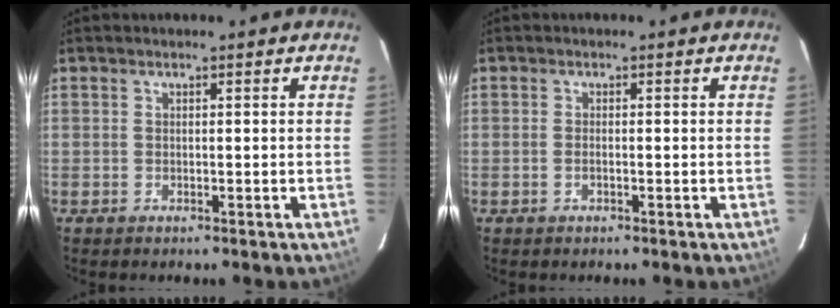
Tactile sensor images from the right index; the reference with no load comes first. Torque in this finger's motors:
{"motor_torque": [-0.24, 0.12, -0.01, 0.00]}